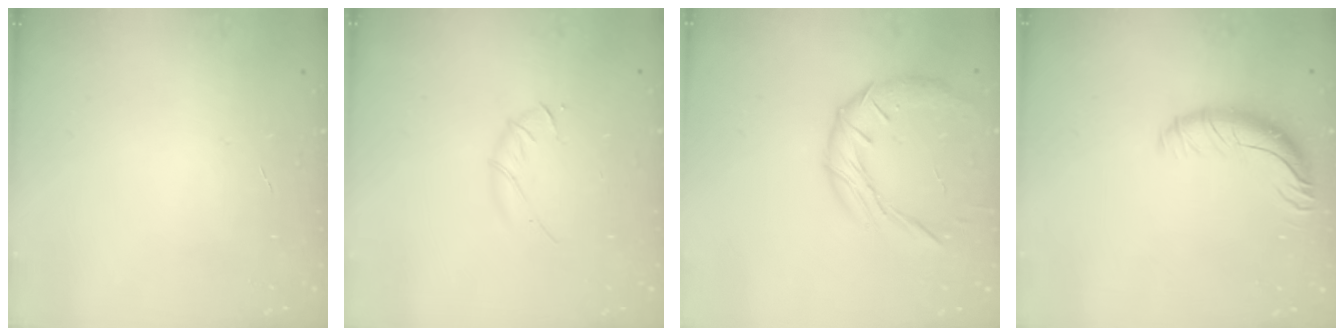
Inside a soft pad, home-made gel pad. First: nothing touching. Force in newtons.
{"total": 3.8, "press": 3.7, "slide": 1.0}
{"total": 11.5, "press": 11.5, "slide": 0.8}
{"total": 10.4, "press": 10.1, "slide": 2.2}